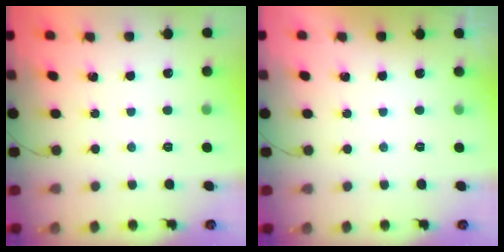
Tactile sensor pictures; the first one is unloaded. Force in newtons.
{"total": 0.0}